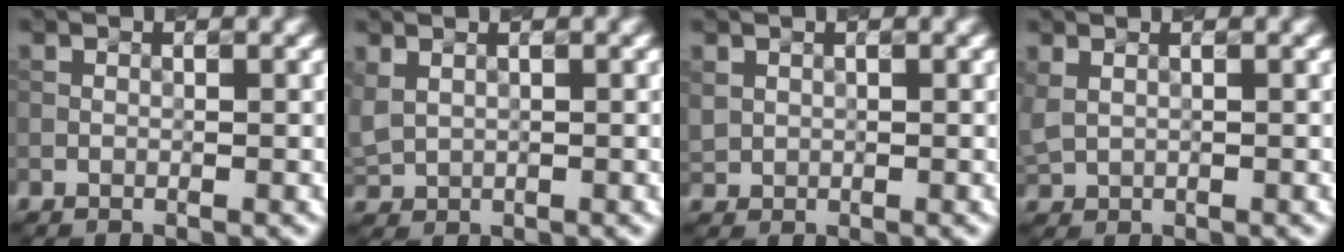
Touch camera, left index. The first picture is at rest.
{"total": 1.5, "force": [0.7, 1.0, 0.8], "torque": [-0.023, 0.001, 0.020]}
{"total": 1.0, "force": [0.4, 0.9, 0.1], "torque": [0.000, -0.001, 0.010]}
{"total": 1.1, "force": [0.5, 0.8, 0.7], "torque": [-0.017, 0.000, 0.016]}